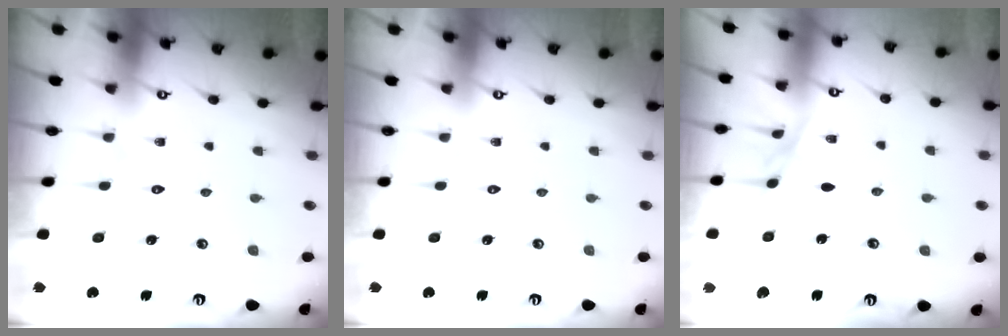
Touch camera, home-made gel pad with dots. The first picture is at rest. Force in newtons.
{"total": 0.0}
{"total": 4.5, "press": 4.5, "slide": 0.6}